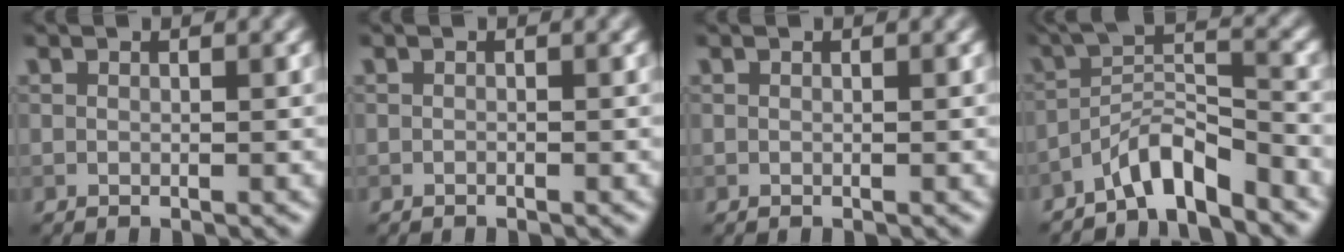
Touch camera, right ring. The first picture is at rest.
{"total": 0.0}
{"total": 0.0}
{"total": 5.4, "force": [-4.2, 1.1, 3.3], "torque": [-0.052, 0.010, -0.083]}